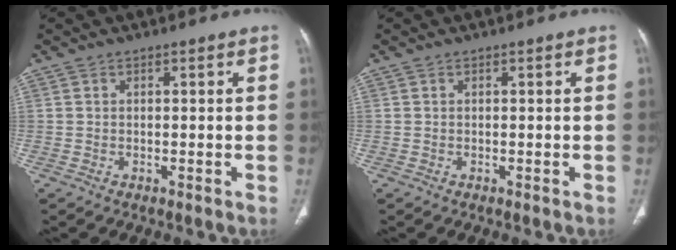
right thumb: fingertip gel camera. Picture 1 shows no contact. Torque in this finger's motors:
{"motor_torque": [-0.08, -0.15, 0.28, -0.06, 0.03]}